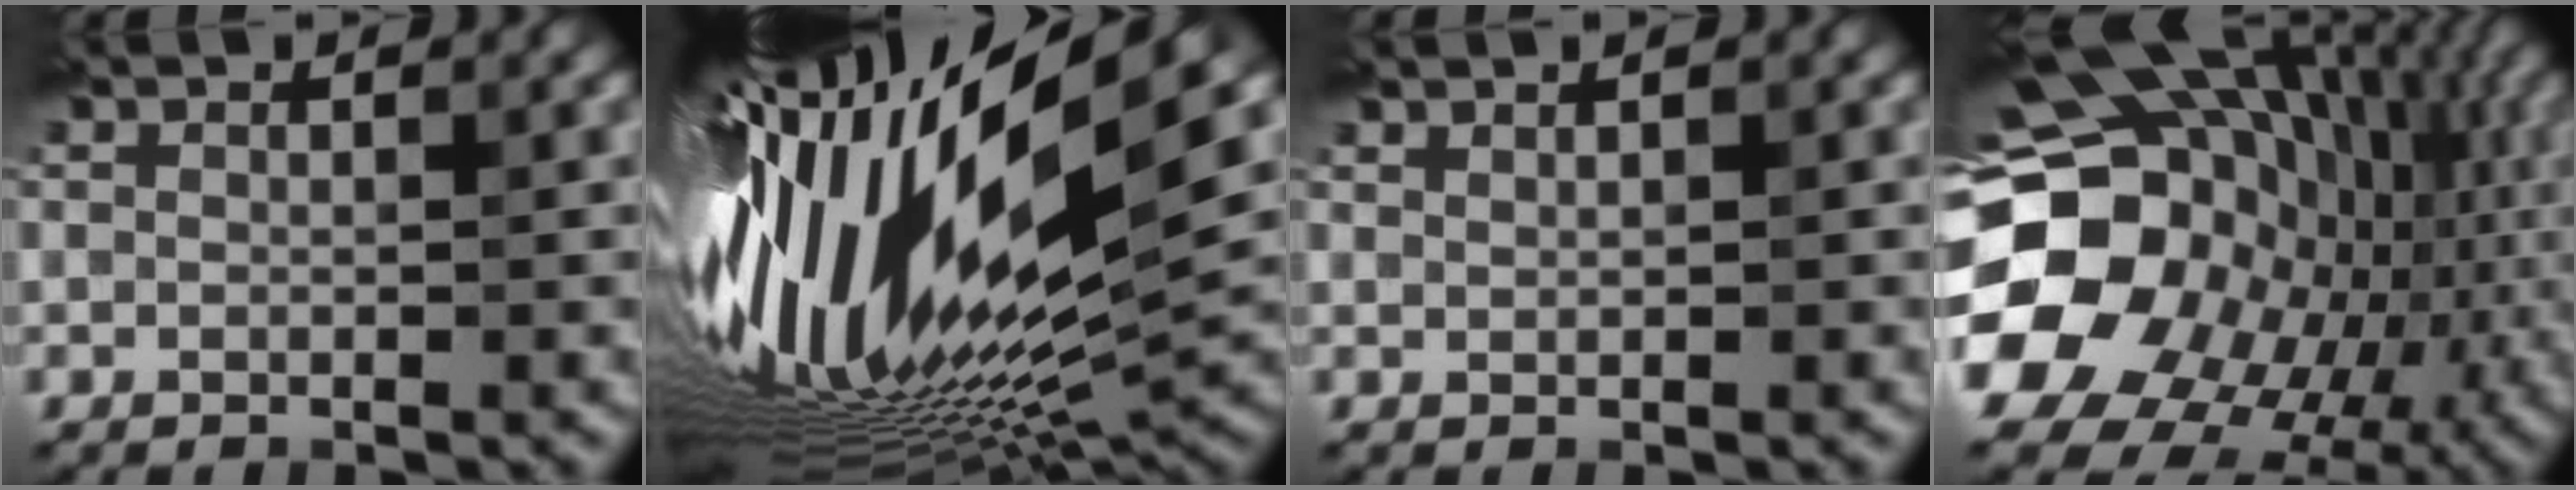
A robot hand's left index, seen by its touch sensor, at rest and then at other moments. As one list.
[{"total": 20.2, "force": [0.9, 5.6, 19.4], "torque": [-0.361, -0.037, 0.017]}, {"total": 0.7, "force": [0.7, 0.1, 0.1], "torque": [0.000, -0.002, 0.014]}, {"total": 21.8, "force": [-1.0, 18.5, 11.5], "torque": [-0.200, -0.012, -0.029]}]